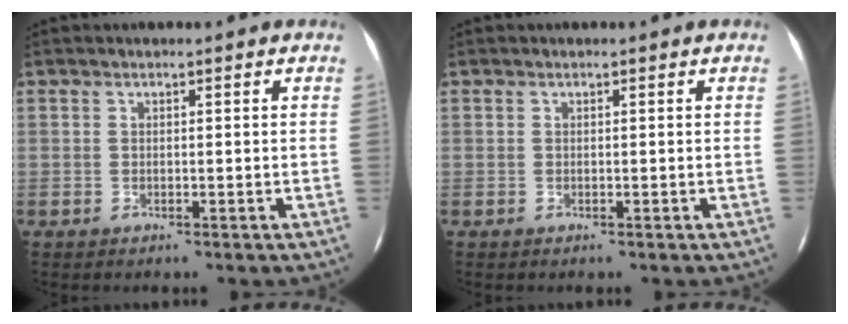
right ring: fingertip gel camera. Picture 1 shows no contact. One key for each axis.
{"total": 0.0}